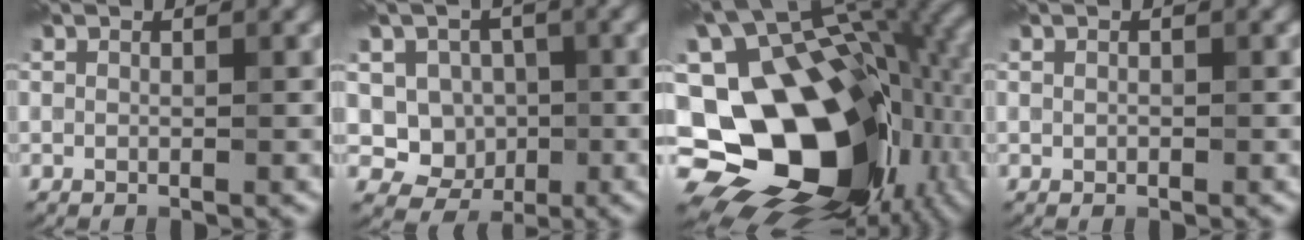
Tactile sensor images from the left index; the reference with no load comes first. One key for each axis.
{"total": 5.5, "fx": -0.2, "fy": 5.0, "fz": 2.3, "tx": -0.019, "ty": 0.005, "tz": -0.025}
{"total": 20.1, "fx": -4.5, "fy": 13.4, "fz": 14.3, "tx": -0.232, "ty": -0.012, "tz": -0.051}
{"total": 0.0}